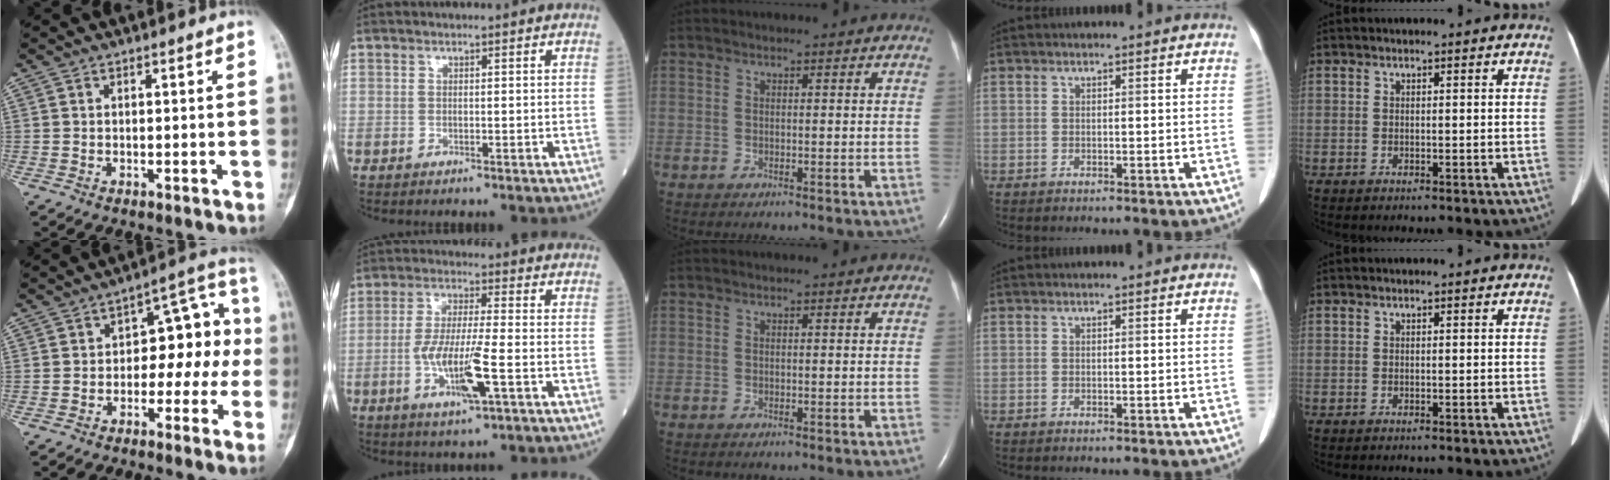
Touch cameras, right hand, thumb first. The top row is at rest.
{"thumb": {"total": 11.6, "force": [-1.3, 7.1, 9.1], "torque": [-0.076, 0.048, -0.027]}, "index": {"total": 9.4, "force": [-2.8, 0.8, 8.9], "torque": [-0.175, -0.008, -0.055]}}